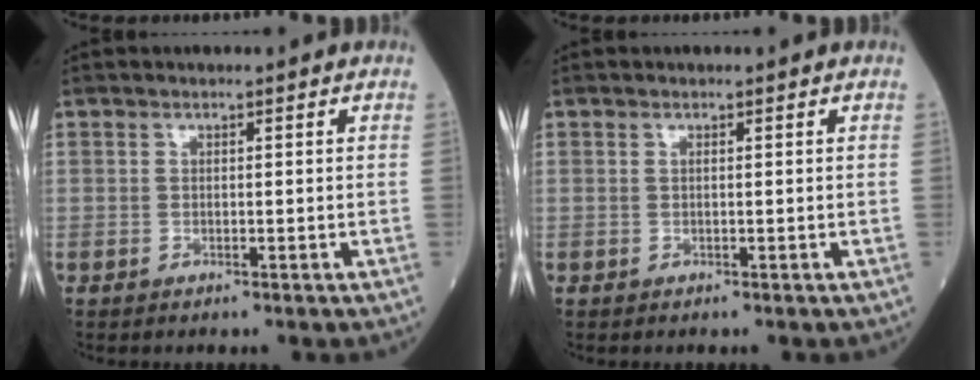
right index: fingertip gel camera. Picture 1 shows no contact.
{"total": 0.0}